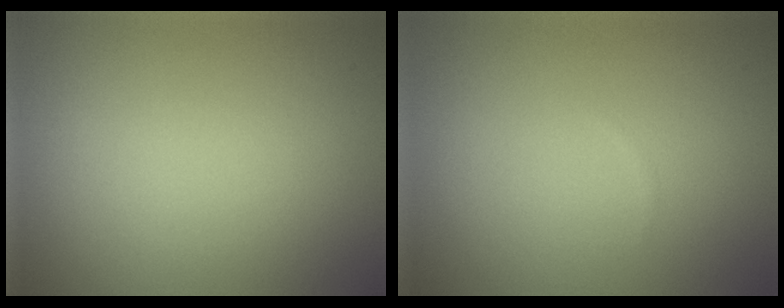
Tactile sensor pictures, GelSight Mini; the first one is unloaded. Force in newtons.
{"total": 0.0}